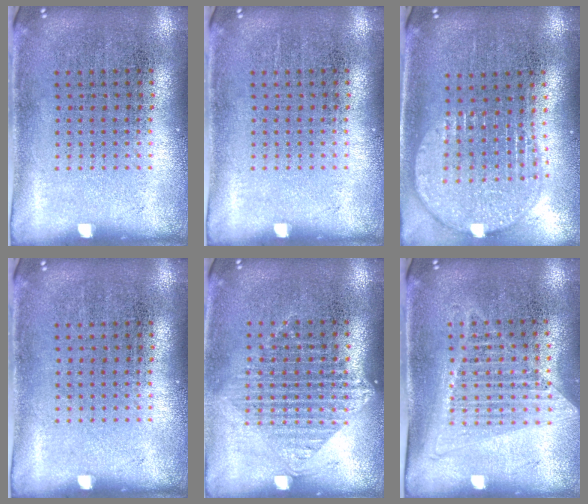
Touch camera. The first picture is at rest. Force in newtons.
{"total": 0.0}
{"total": 1.9, "press": 1.6, "slide": 1.0}
{"total": 0.0}
{"total": 1.3, "press": 1.1, "slide": 0.6}
{"total": 1.3, "press": 1.2, "slide": 0.5}